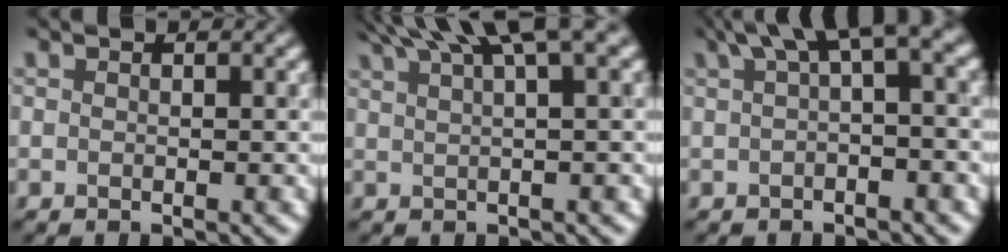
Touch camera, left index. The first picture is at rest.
{"total": 7.0, "force": [5.0, 1.0, 4.8], "torque": [-0.054, 0.025, 0.070]}
{"total": 5.2, "force": [2.1, 1.3, 4.6], "torque": [-0.054, 0.022, 0.029]}